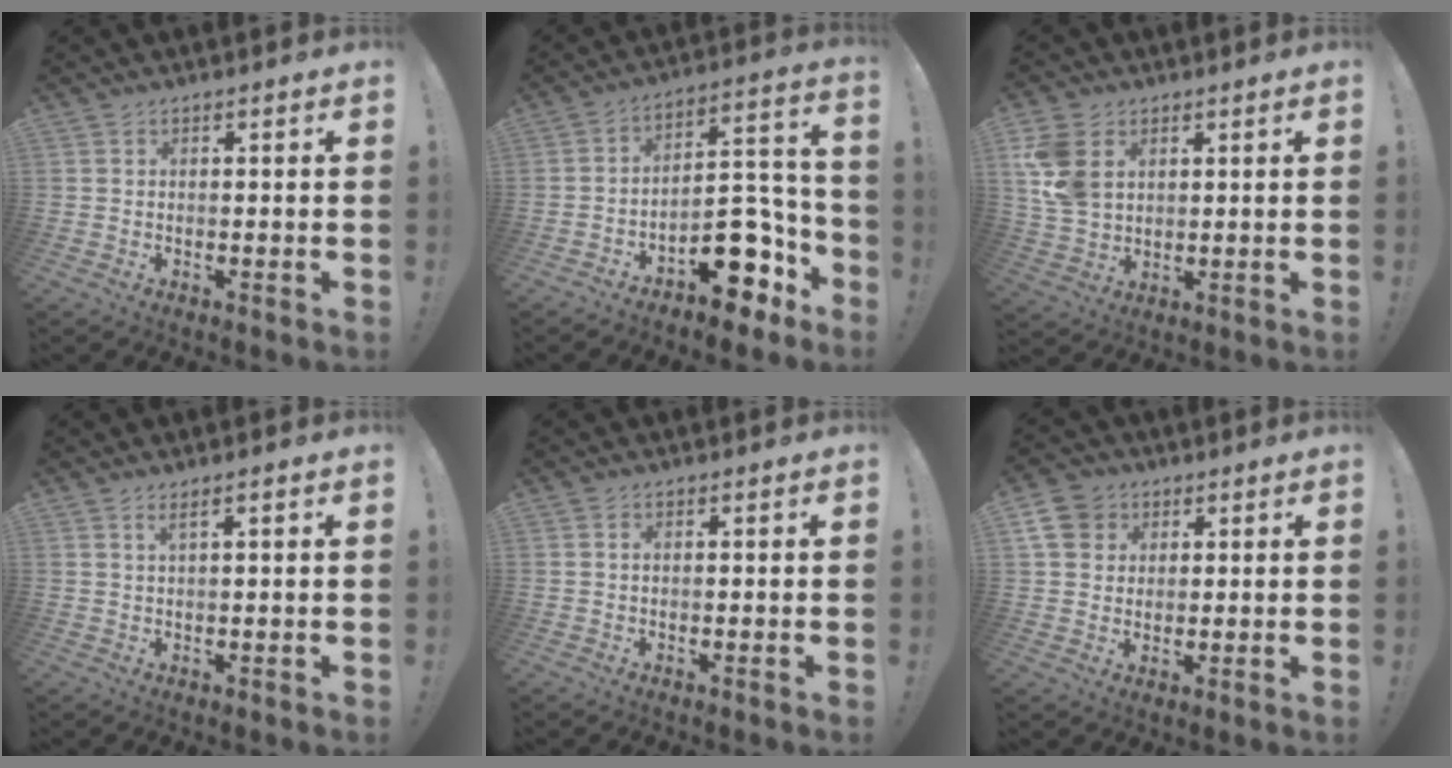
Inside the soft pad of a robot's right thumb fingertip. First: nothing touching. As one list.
[{"total": 16.2, "force": [-9.3, 8.6, 10.0], "torque": [-0.082, 0.063, -0.139]}, {"total": 11.2, "force": [4.2, 7.9, 6.8], "torque": [-0.132, -0.006, 0.083]}, {"total": 2.4, "force": [1.2, 0.0, 2.1], "torque": [-0.038, 0.000, 0.018]}, {"total": 0.6, "force": [0.1, 0.4, 0.4], "torque": [-0.008, 0.003, 0.002]}, {"total": 8.8, "force": [3.5, 7.4, 3.3], "torque": [-0.056, -0.016, 0.071]}]